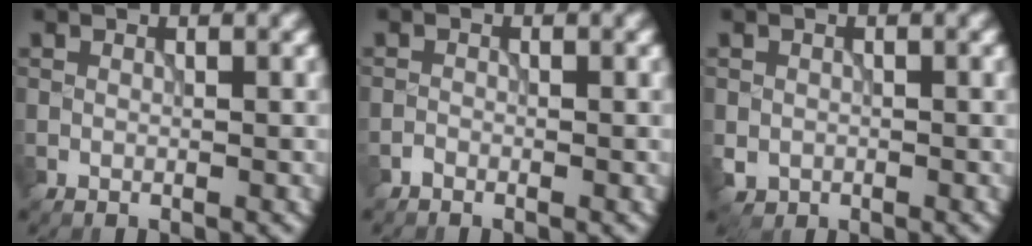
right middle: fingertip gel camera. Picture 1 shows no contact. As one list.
[{"total": 0.5, "force": [-0.5, 0.1, 0.1], "torque": [0.001, -0.001, -0.013]}, {"total": 1.4, "force": [-0.4, 1.3, 0.4], "torque": [-0.003, -0.006, -0.011]}]